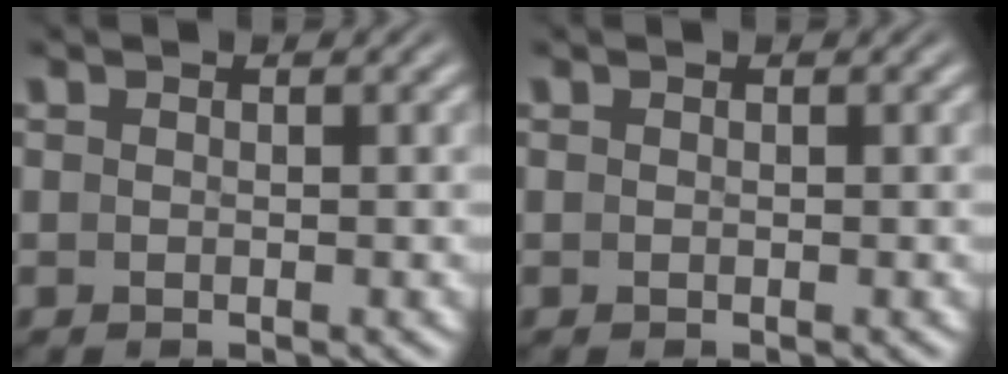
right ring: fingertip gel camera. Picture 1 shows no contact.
{"total": 0.0}